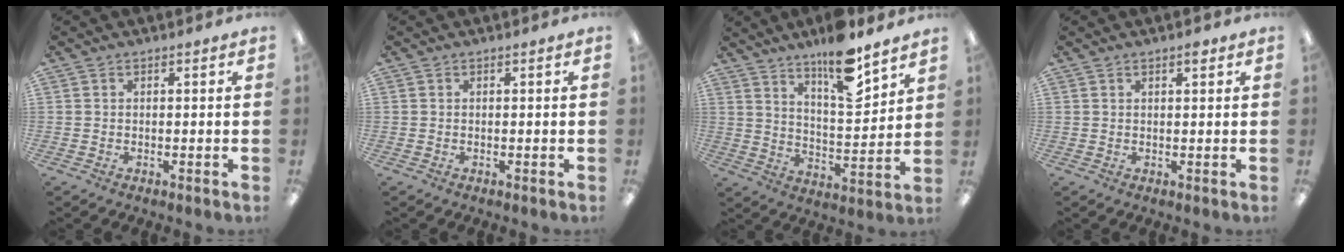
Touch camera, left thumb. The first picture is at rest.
{"total": 0.0}
{"total": 13.9, "force": [10.9, 3.5, 7.8], "torque": [-0.118, -0.072, 0.184]}
{"total": 1.8, "force": [1.3, 0.5, 1.2], "torque": [-0.018, -0.001, 0.020]}